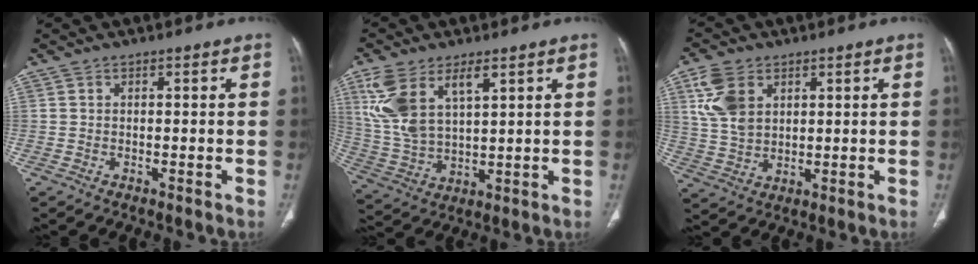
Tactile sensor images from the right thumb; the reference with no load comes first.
{"total": 12.6, "force": [5.9, 6.1, 9.4], "torque": [-0.199, -0.014, 0.131]}
{"total": 9.2, "force": [3.8, 6.1, 5.7], "torque": [-0.108, -0.009, 0.082]}